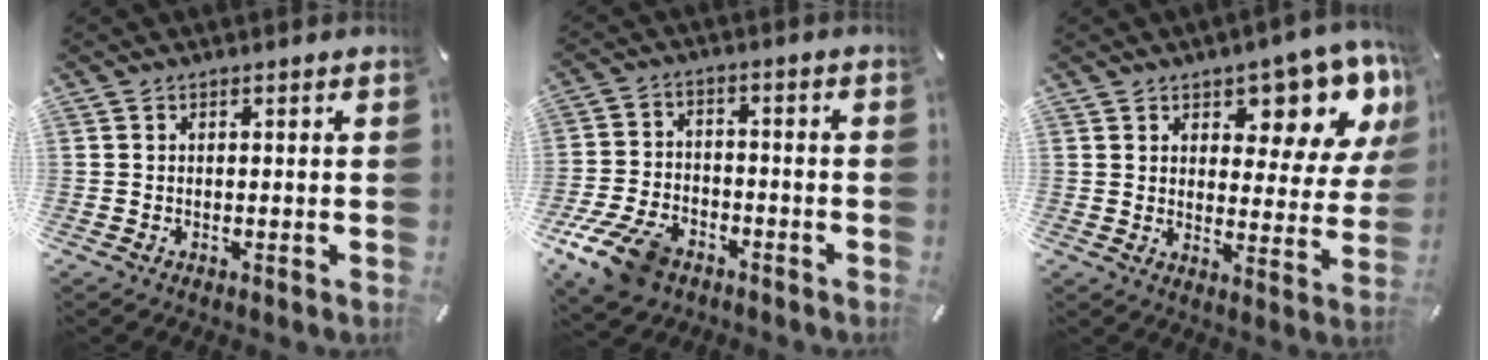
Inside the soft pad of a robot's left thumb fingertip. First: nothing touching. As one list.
[{"total": 11.2, "force": [-7.0, 6.6, 5.6], "torque": [-0.119, 0.037, -0.129]}, {"total": 11.1, "force": [8.0, 4.8, 6.0], "torque": [-0.065, -0.070, 0.131]}]